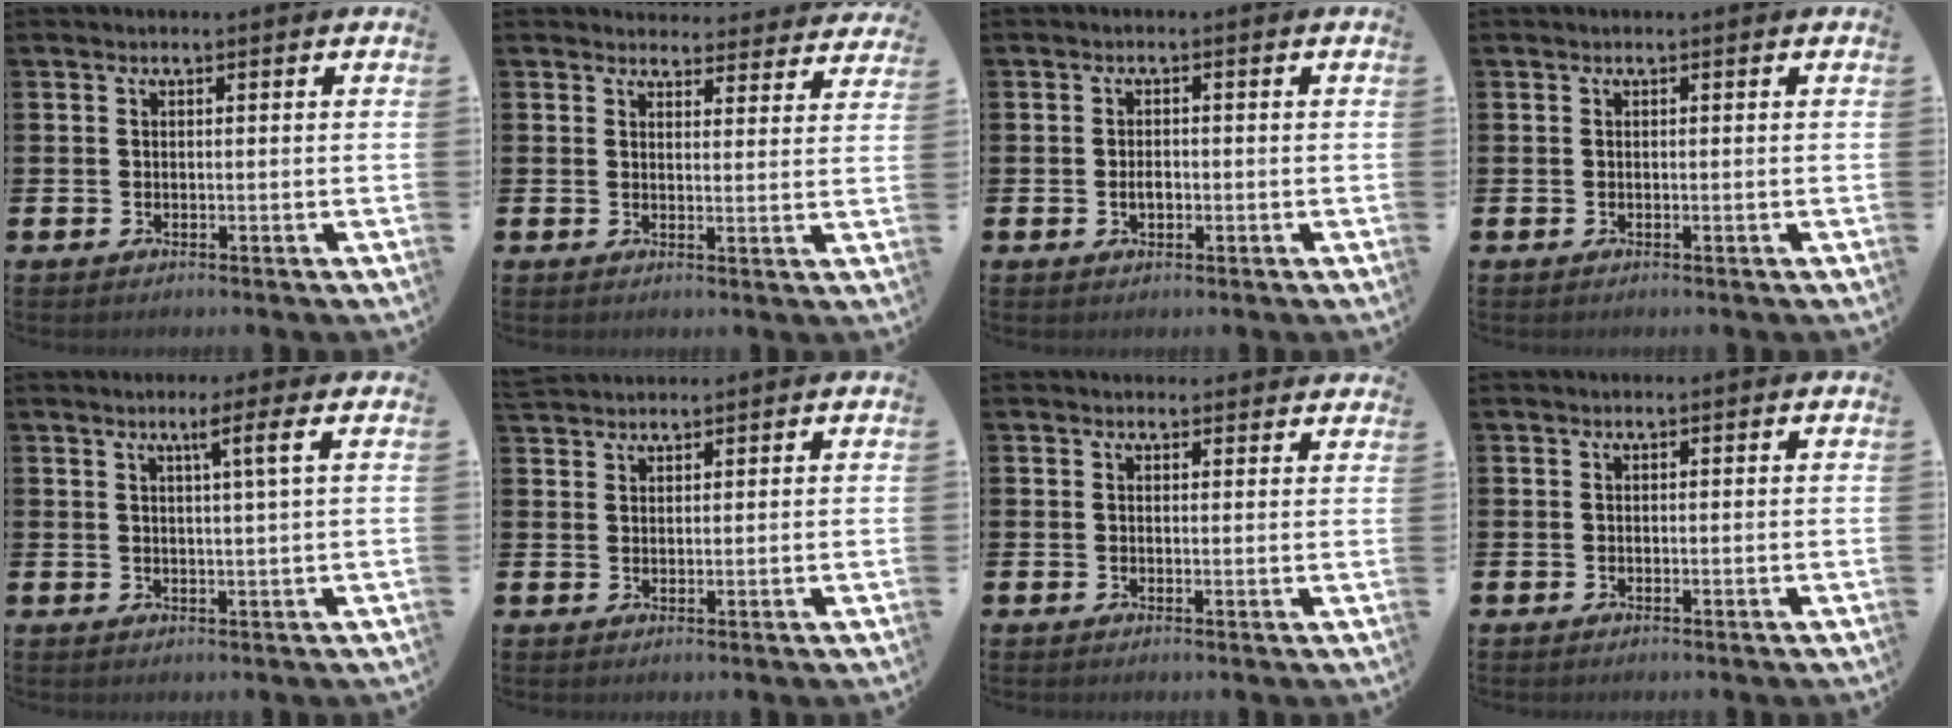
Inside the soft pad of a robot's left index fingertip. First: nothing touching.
{"total": 3.7, "force": [3.6, 0.9, -0.1], "torque": [0.008, -0.027, 0.063]}
{"total": 1.7, "force": [-0.3, 1.0, 1.3], "torque": [-0.009, -0.002, -0.010]}
{"total": 0.0}
{"total": 3.3, "force": [1.5, -0.4, 2.9], "torque": [-0.049, -0.006, 0.020]}
{"total": 2.1, "force": [2.0, 0.4, -0.1], "torque": [-0.003, -0.004, 0.039]}
{"total": 1.4, "force": [1.3, 0.3, -0.1], "torque": [0.014, -0.007, 0.022]}
{"total": 0.0}